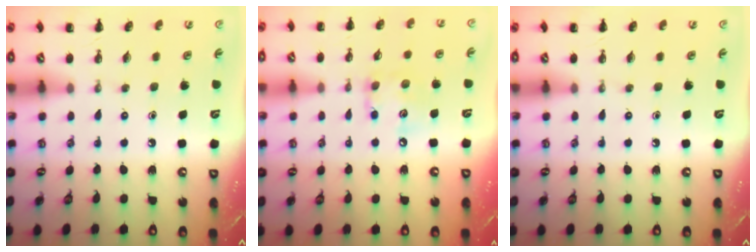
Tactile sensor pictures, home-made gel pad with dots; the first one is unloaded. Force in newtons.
{"total": 9.0, "press": 9.0, "slide": 0.6}
{"total": 0.0}